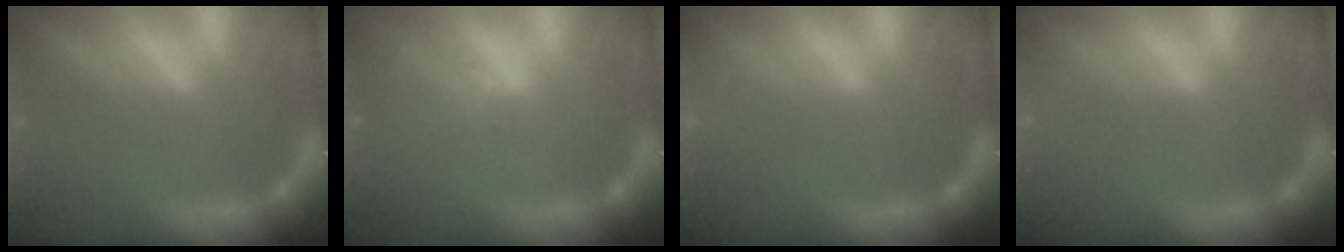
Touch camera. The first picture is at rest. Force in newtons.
{"total": 2.0}
{"total": 3.5}
{"total": 1.9}